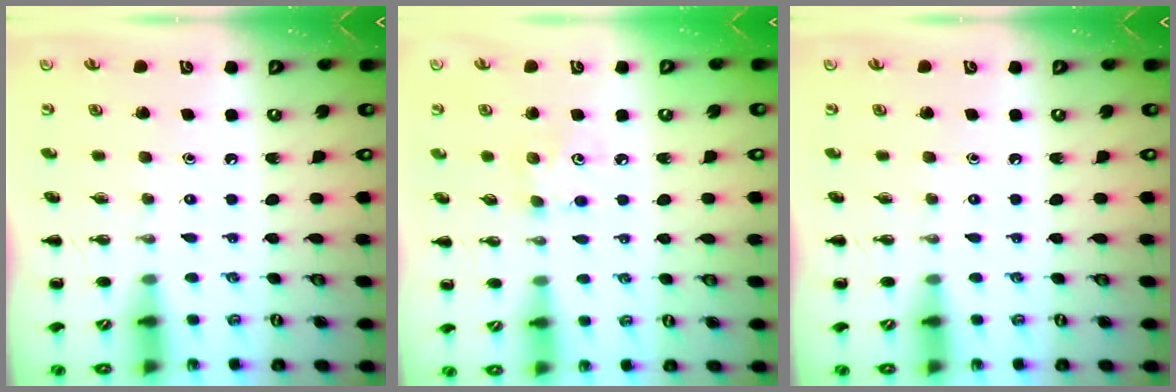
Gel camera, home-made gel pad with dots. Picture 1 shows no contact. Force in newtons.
{"total": 4.7, "press": 4.5, "slide": 1.1}
{"total": 0.0}